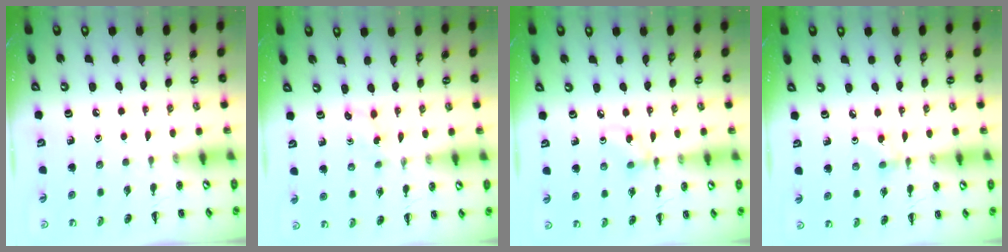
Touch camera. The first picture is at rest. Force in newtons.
{"total": 2.7, "press": 2.5, "slide": 0.9}
{"total": 3.6, "press": 3.3, "slide": 1.4}
{"total": 2.6, "press": 2.4, "slide": 1.1}